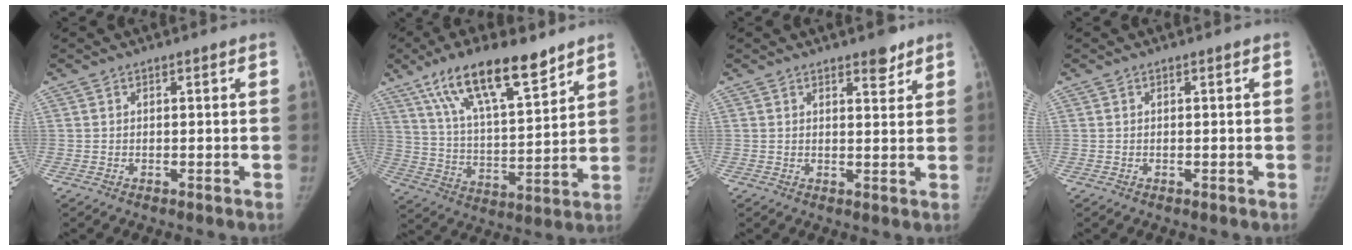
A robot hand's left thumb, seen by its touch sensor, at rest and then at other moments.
{"total": 18.3, "force": [12.0, 5.6, 12.6], "torque": [-0.196, -0.045, 0.219]}
{"total": 3.5, "force": [2.6, 1.4, 1.9], "torque": [-0.011, -0.017, 0.035]}
{"total": 0.0}